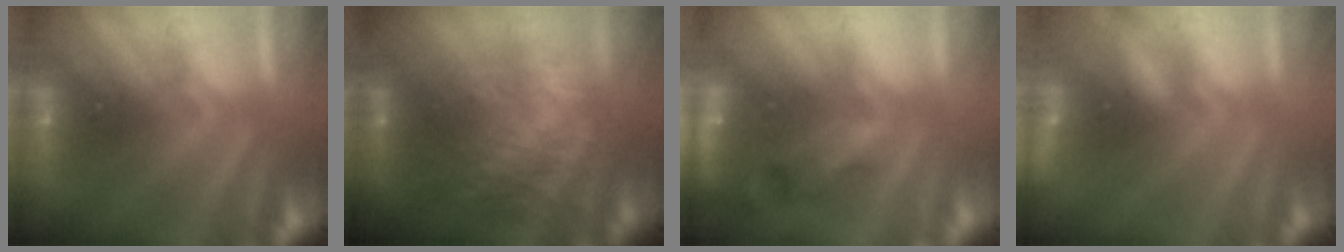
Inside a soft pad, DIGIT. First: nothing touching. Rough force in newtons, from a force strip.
{"total": 5.9}
{"total": 9.3}
{"total": 2.1}